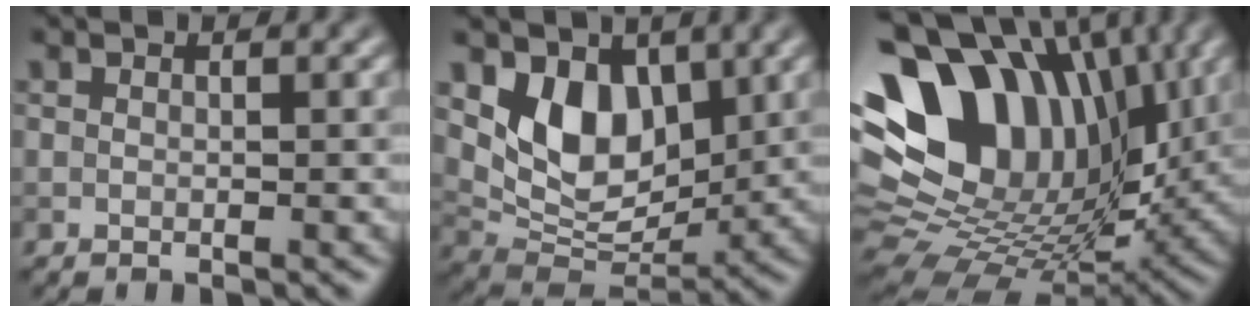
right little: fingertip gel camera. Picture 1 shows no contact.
{"total": 6.6, "force": [2.5, 4.4, 4.2], "torque": [-0.069, -0.019, 0.045]}
{"total": 15.6, "force": [4.5, 10.8, 10.3], "torque": [-0.208, 0.015, 0.081]}